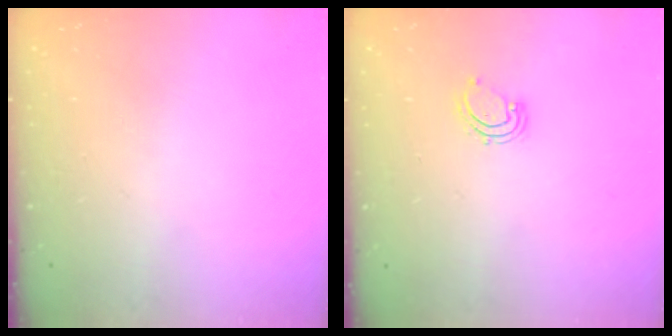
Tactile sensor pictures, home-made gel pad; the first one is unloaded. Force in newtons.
{"total": 3.5, "press": 3.5, "slide": 0.3}